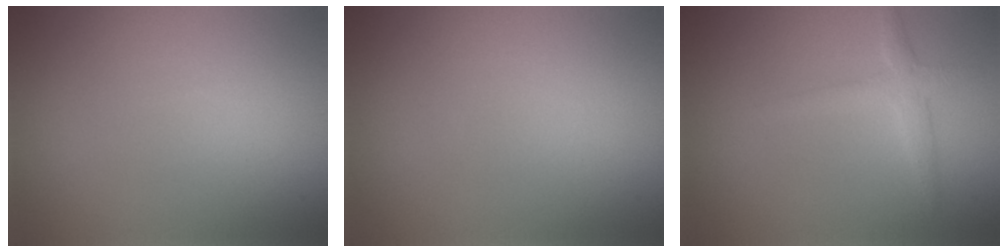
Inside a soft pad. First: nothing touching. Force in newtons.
{"total": 0.0}
{"total": 2.2, "press": 2.2, "slide": 0.1}